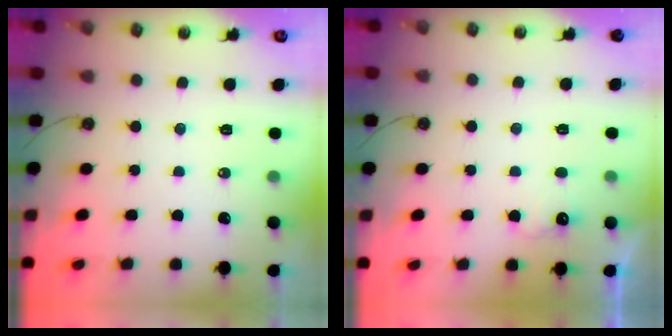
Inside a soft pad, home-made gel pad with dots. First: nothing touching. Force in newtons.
{"total": 5.7, "press": 5.5, "slide": 1.3}